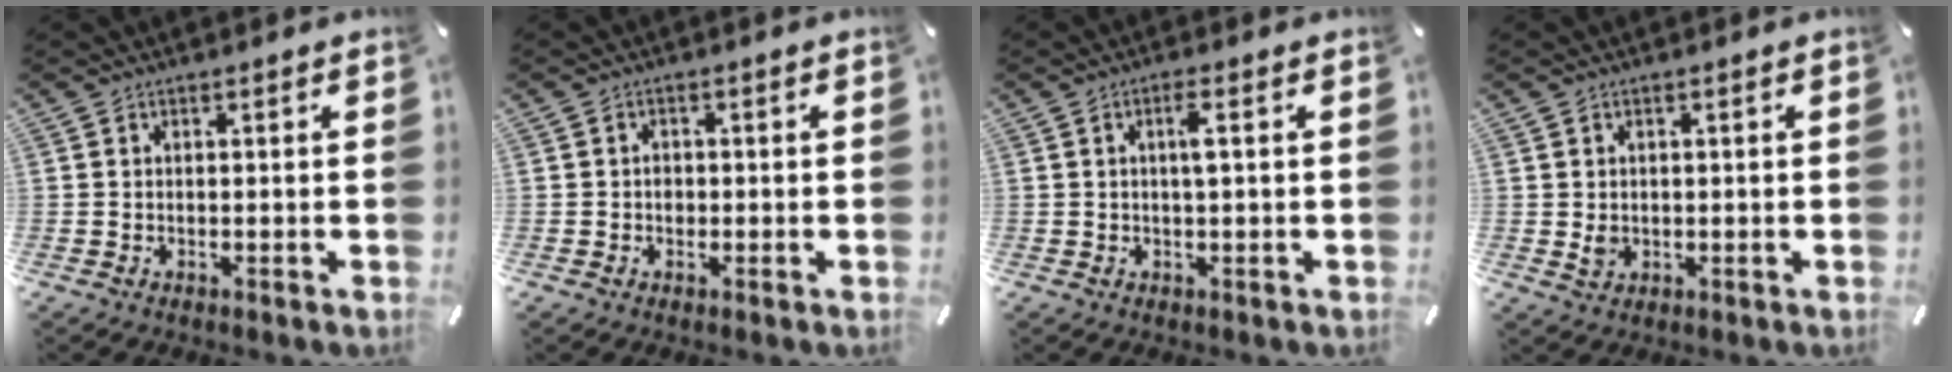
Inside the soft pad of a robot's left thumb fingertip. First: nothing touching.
{"total": 1.7, "force": [-0.2, 1.5, 0.8], "torque": [-0.016, 0.006, -0.006]}
{"total": 3.4, "force": [0.5, 0.6, 3.3], "torque": [-0.065, 0.003, 0.006]}
{"total": 2.0, "force": [0.0, 1.8, 0.8], "torque": [-0.009, -0.001, -0.001]}